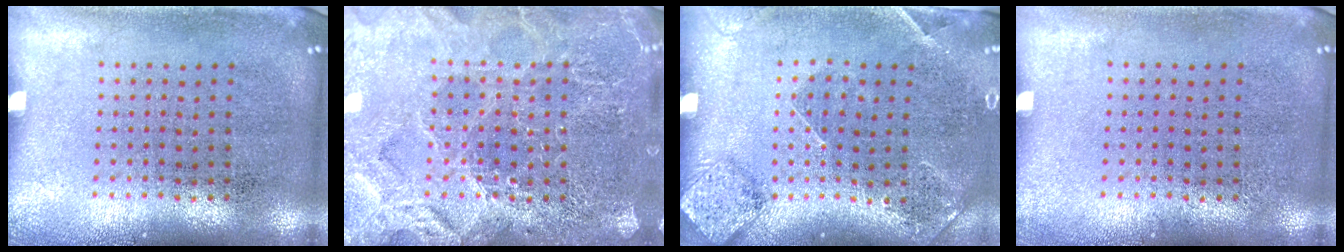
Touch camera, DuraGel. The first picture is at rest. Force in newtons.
{"total": 3.7, "press": 3.7, "slide": 0.4}
{"total": 1.5, "press": 1.4, "slide": 0.6}
{"total": 0.0}